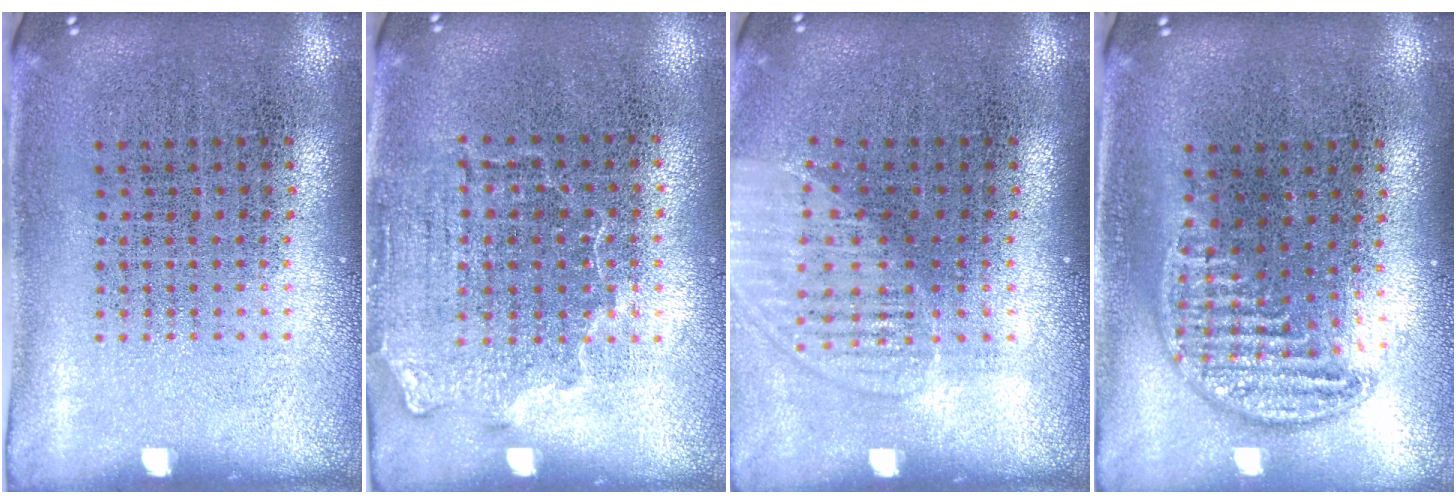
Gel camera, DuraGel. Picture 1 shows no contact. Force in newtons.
{"total": 1.5, "press": 1.2, "slide": 0.8}
{"total": 1.2, "press": 1.1, "slide": 0.5}
{"total": 0.8, "press": 0.8, "slide": 0.1}